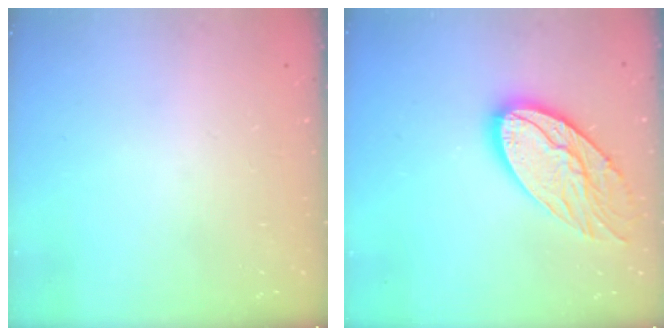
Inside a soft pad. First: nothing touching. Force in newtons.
{"total": 17.5, "press": 17.4, "slide": 1.5}